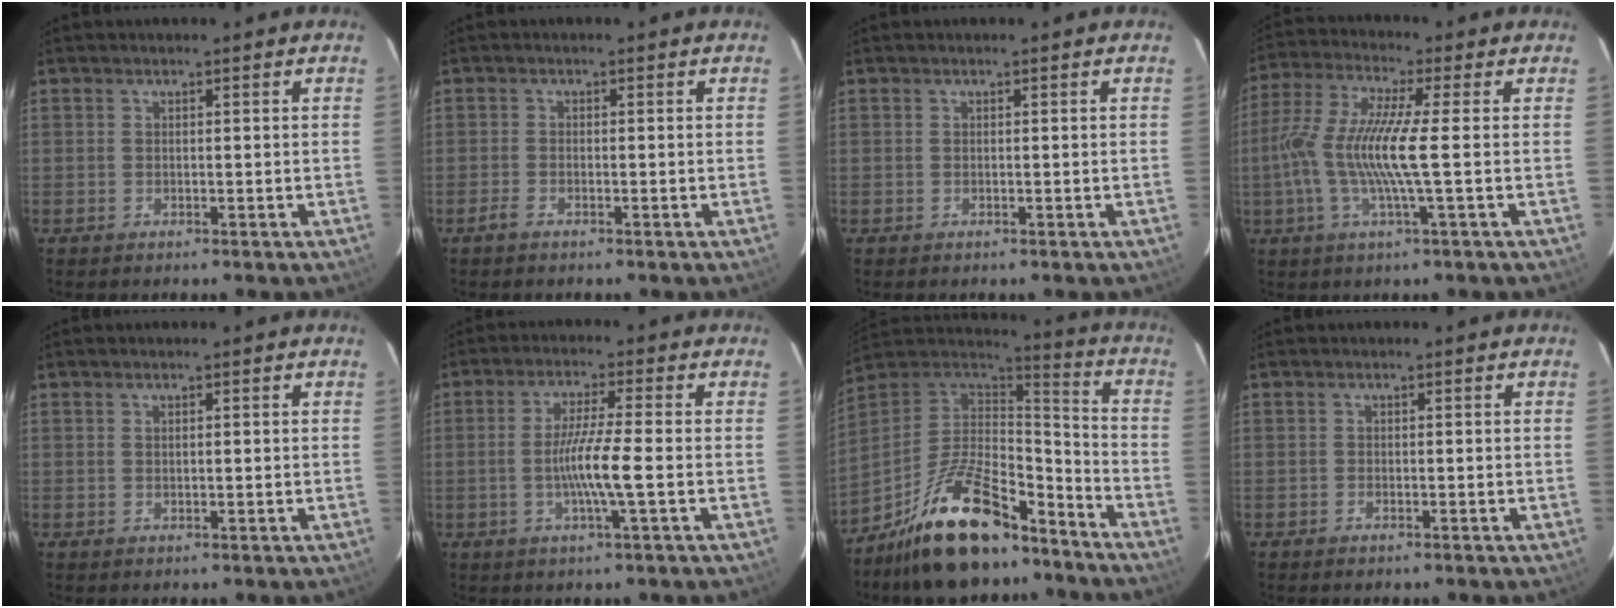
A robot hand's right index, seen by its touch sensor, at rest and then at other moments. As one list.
[{"total": 1.5, "force": [-1.2, 0.5, 0.9], "torque": [-0.025, 0.000, -0.026]}, {"total": 0.0}, {"total": 11.5, "force": [-1.6, 0.1, 11.4], "torque": [-0.231, -0.002, -0.033]}, {"total": 0.6, "force": [0.2, 0.2, 0.5], "torque": [-0.009, 0.003, 0.004]}, {"total": 7.3, "force": [-1.7, -0.7, 7.0], "torque": [-0.133, -0.007, -0.033]}, {"total": 21.2, "force": [-14.8, 8.2, 12.9], "torque": [-0.250, 0.001, -0.245]}, {"total": 0.7, "force": [-0.6, 0.4, 0.2], "torque": [-0.007, 0.000, -0.010]}]